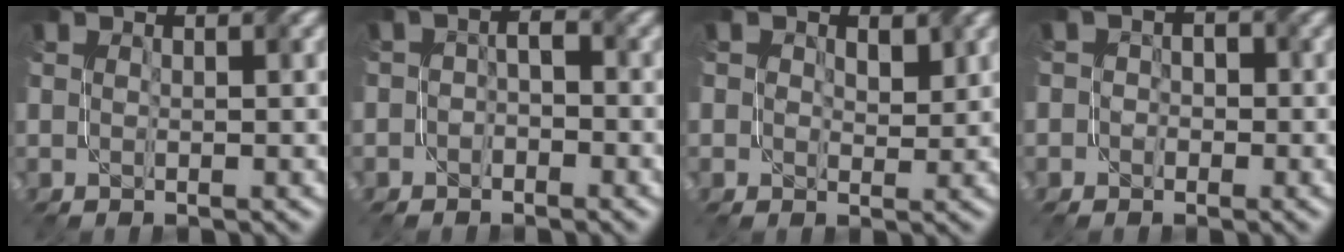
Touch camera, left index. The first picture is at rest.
{"total": 2.1, "force": [-1.4, 1.4, 0.9], "torque": [-0.006, 0.003, -0.033]}
{"total": 2.4, "force": [0.9, 1.9, 1.2], "torque": [-0.022, -0.002, 0.014]}
{"total": 2.5, "force": [-0.9, 2.2, 0.5], "torque": [0.008, 0.012, -0.034]}